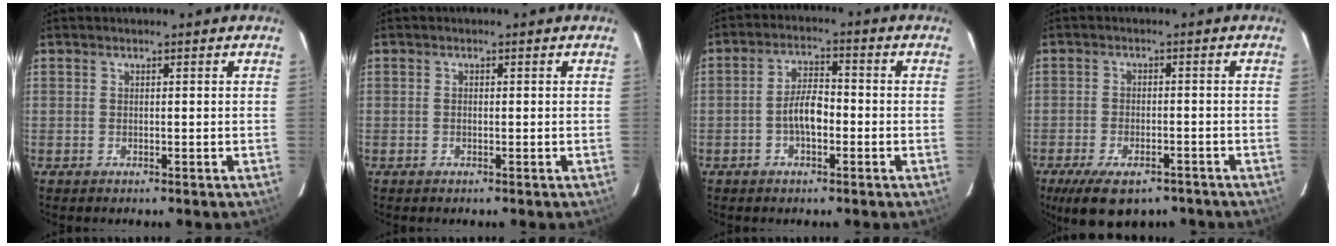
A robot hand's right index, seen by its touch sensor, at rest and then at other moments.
{"total": 0.7, "force": [-0.2, 0.4, 0.5], "torque": [-0.008, 0.002, -0.004]}
{"total": 5.7, "force": [-1.7, 2.5, 4.8], "torque": [-0.092, 0.011, -0.029]}
{"total": 11.3, "force": [-7.7, 5.1, 6.4], "torque": [-0.139, -0.020, -0.120]}